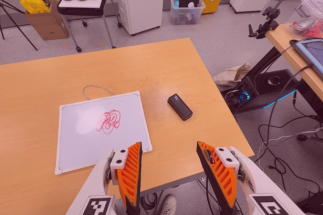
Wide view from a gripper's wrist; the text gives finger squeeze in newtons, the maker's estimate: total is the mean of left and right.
{"total": 0.0}